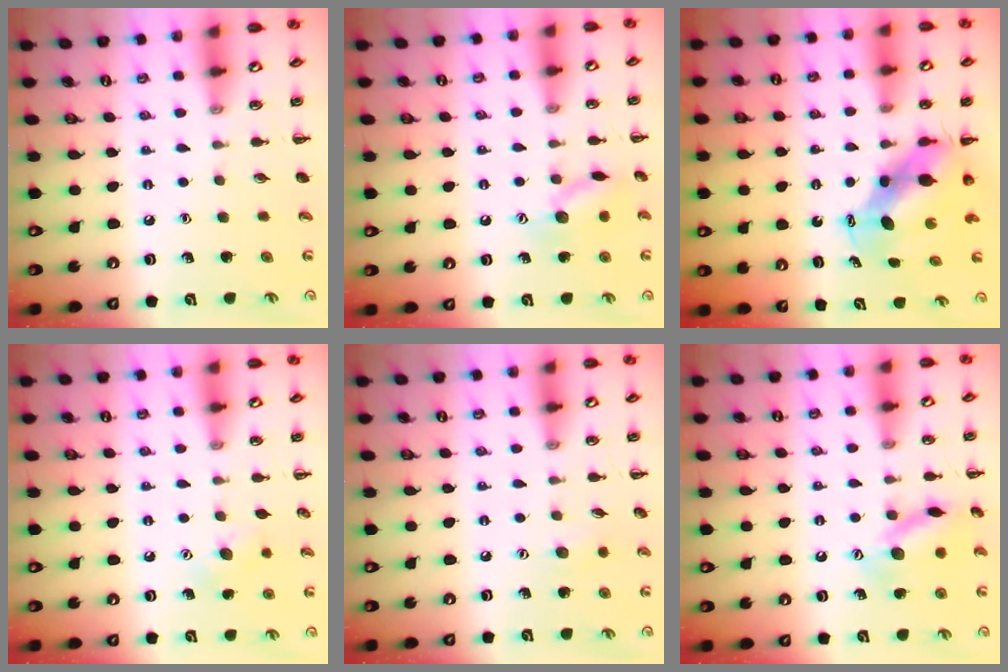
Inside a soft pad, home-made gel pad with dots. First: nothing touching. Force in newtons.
{"total": 10.3, "press": 10.3, "slide": 0.5}
{"total": 7.6, "press": 7.4, "slide": 1.7}
{"total": 6.2, "press": 6.0, "slide": 1.6}
{"total": 4.8, "press": 4.6, "slide": 1.0}
{"total": 12.4, "press": 12.4, "slide": 0.8}